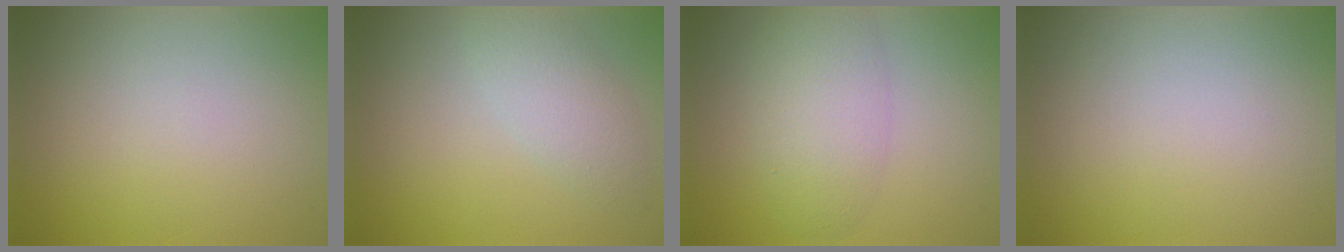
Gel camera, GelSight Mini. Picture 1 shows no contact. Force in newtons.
{"total": 2.9, "press": 2.9, "slide": 0.1}
{"total": 4.6, "press": 4.6, "slide": 0.0}
{"total": 0.0}